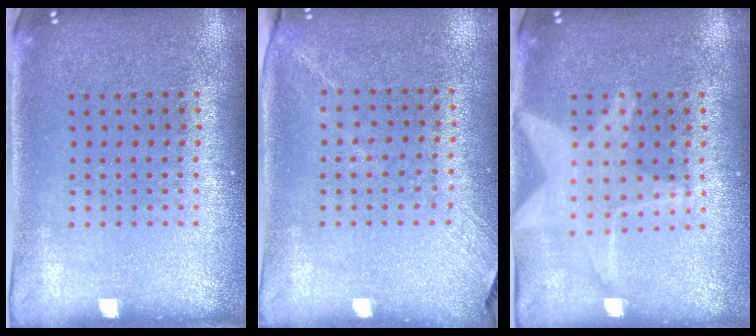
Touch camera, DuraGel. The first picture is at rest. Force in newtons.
{"total": 1.2, "press": 0.9, "slide": 0.8}
{"total": 1.8, "press": 1.8, "slide": 0.1}